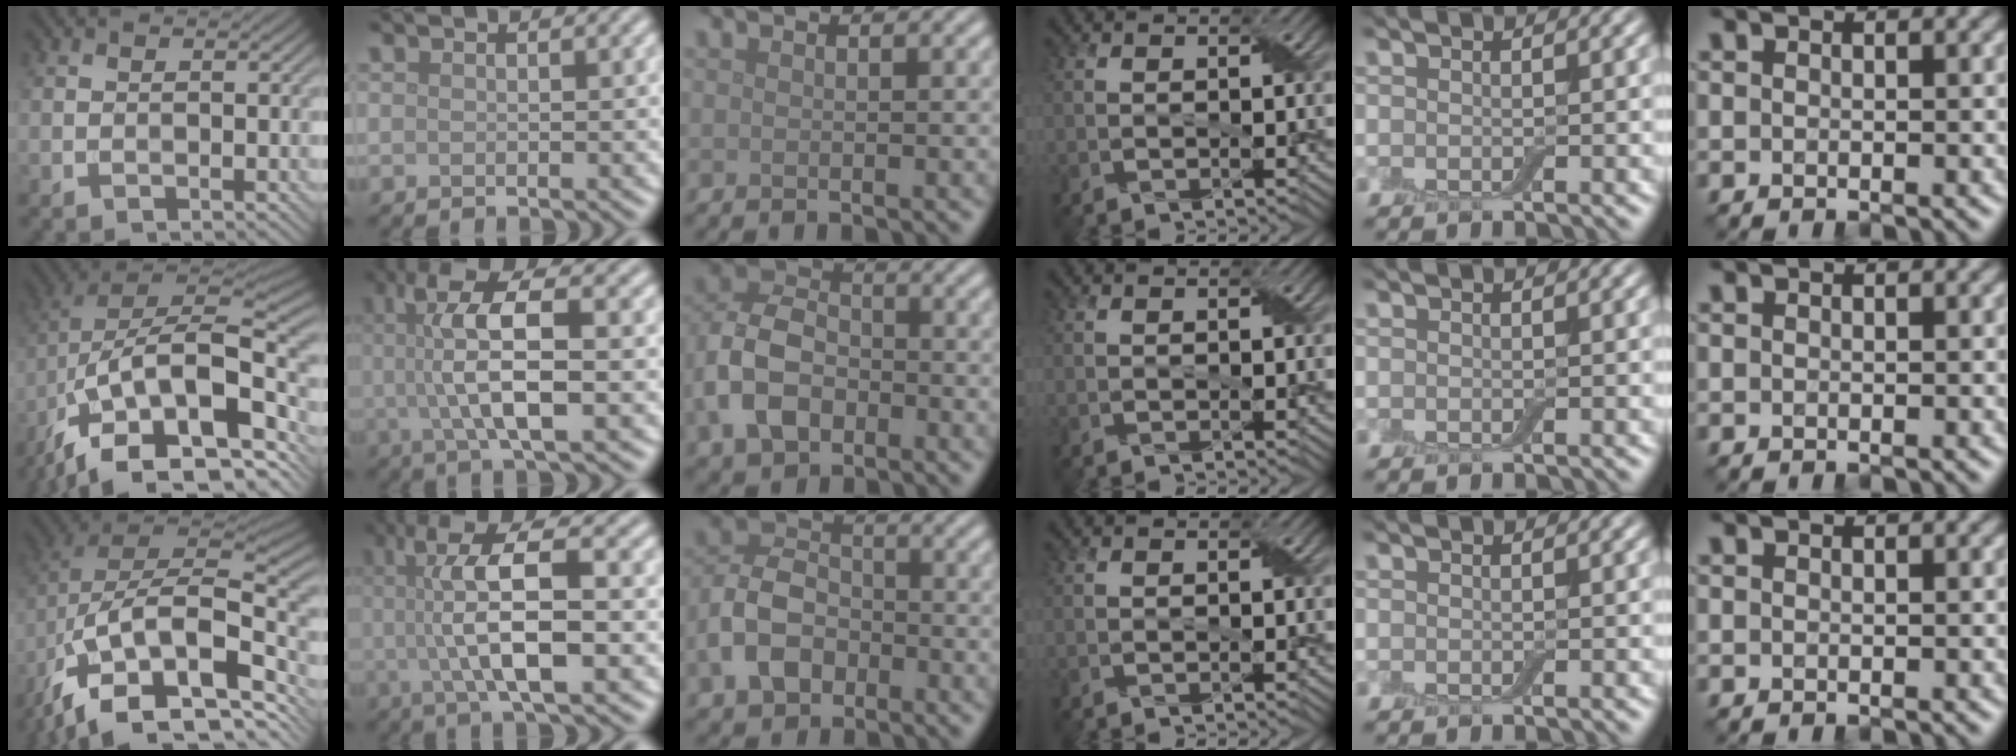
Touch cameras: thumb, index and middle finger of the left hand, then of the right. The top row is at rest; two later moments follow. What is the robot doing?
{"motion": "wrap", "object": "adhesive wrap"}